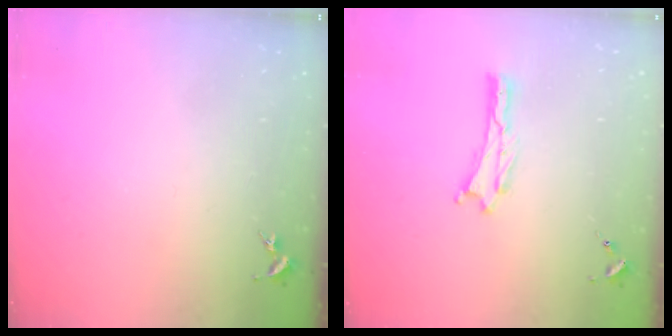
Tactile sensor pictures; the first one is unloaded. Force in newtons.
{"total": 0.0}